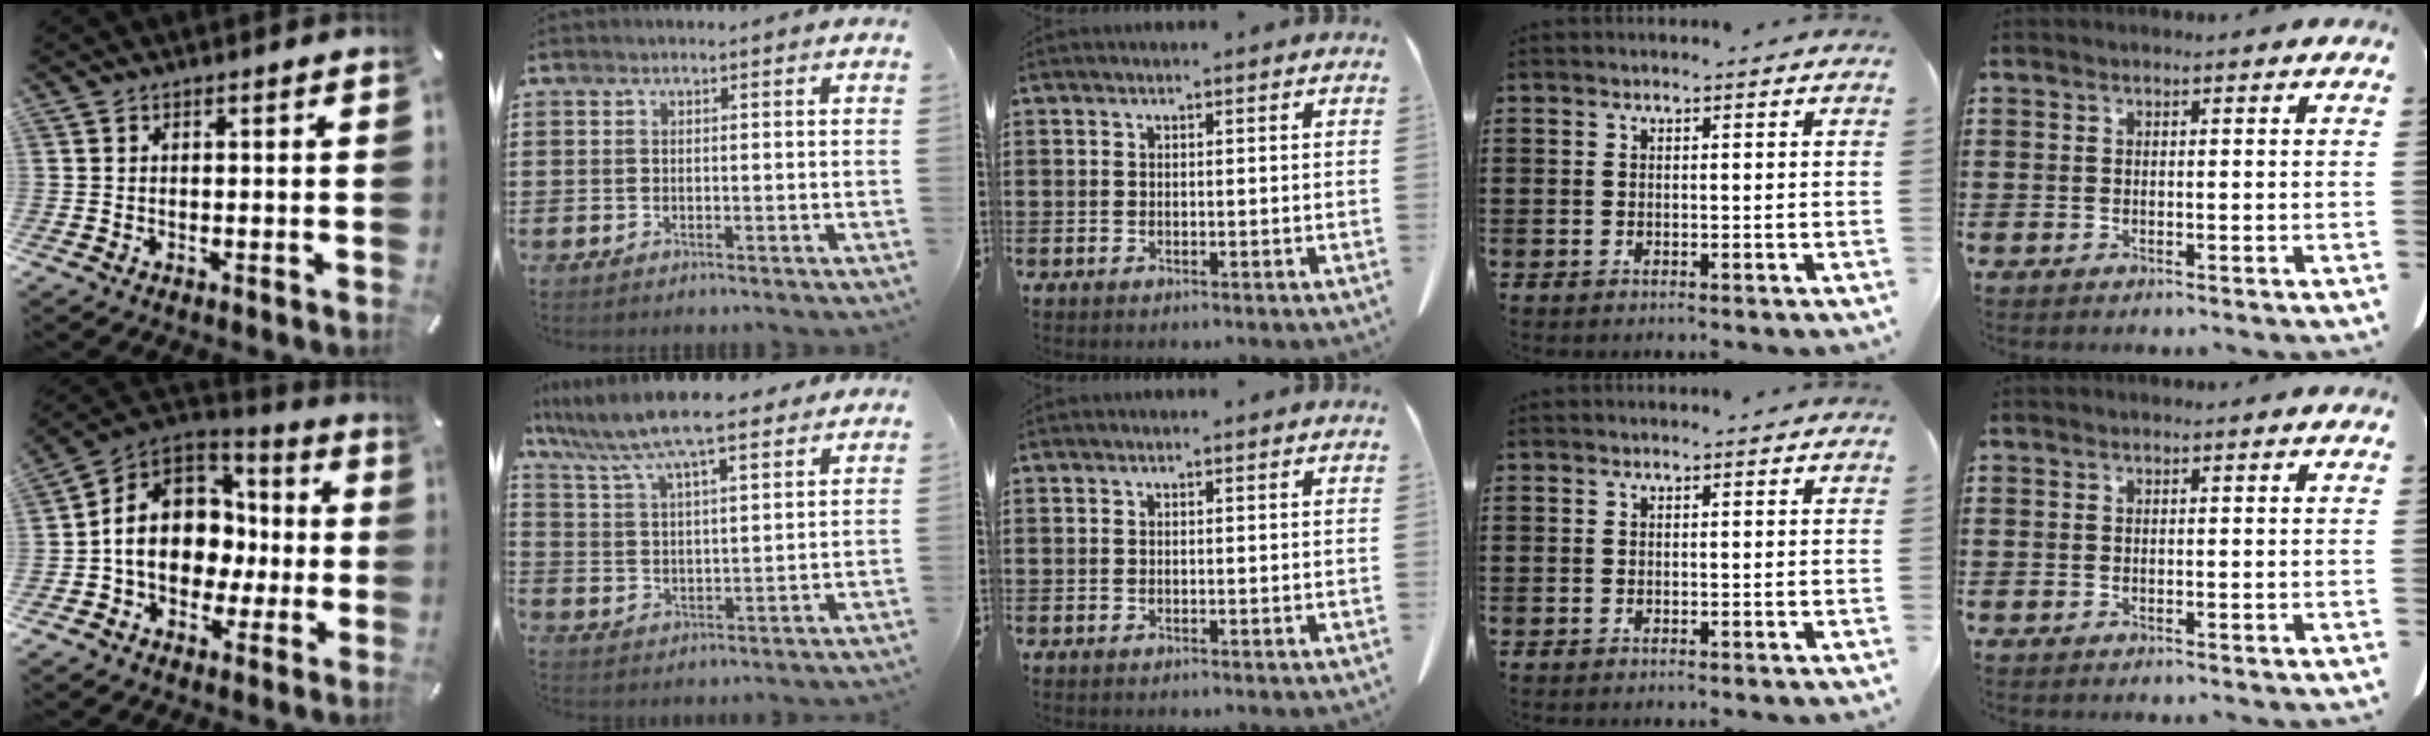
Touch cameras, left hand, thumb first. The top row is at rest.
{"thumb": {"total": 14.1, "force": [-1.0, 12.0, 7.2], "torque": [-0.143, 0.009, -0.012]}, "index": {"total": 10.1, "force": [8.5, 1.5, 5.2], "torque": [-0.130, -0.027, 0.147]}}